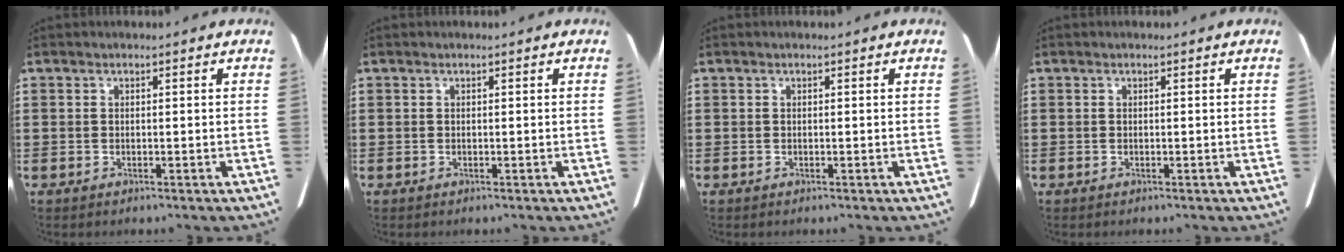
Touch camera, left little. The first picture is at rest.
{"total": 0.0}
{"total": 0.0}
{"total": 0.0}